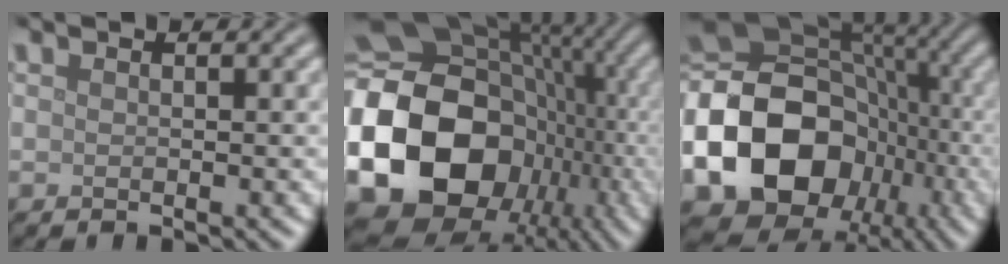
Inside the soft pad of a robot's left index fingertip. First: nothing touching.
{"total": 21.1, "force": [-4.3, 17.3, 11.3], "torque": [-0.271, -0.013, -0.079]}
{"total": 18.3, "force": [-5.1, 14.7, 9.8], "torque": [-0.217, -0.004, -0.098]}